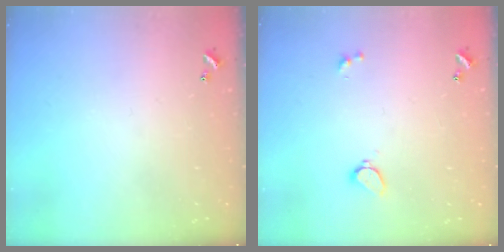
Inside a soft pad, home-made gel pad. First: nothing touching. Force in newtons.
{"total": 3.1, "press": 2.5, "slide": 1.7}